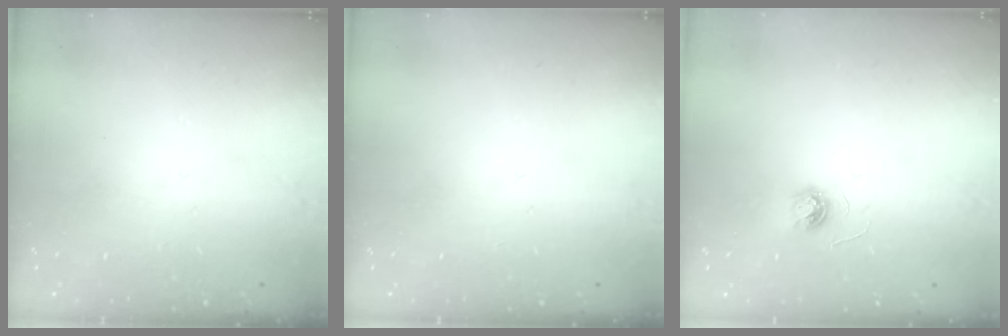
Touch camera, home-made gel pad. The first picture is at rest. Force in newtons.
{"total": 0.0}
{"total": 3.7, "press": 3.7, "slide": 0.3}